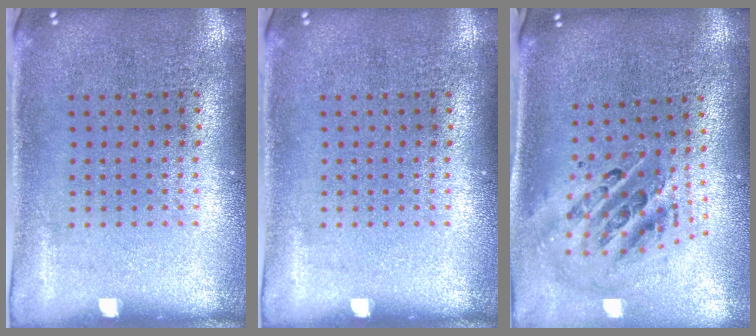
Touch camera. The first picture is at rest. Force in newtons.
{"total": 0.0}
{"total": 1.6, "press": 1.3, "slide": 0.8}